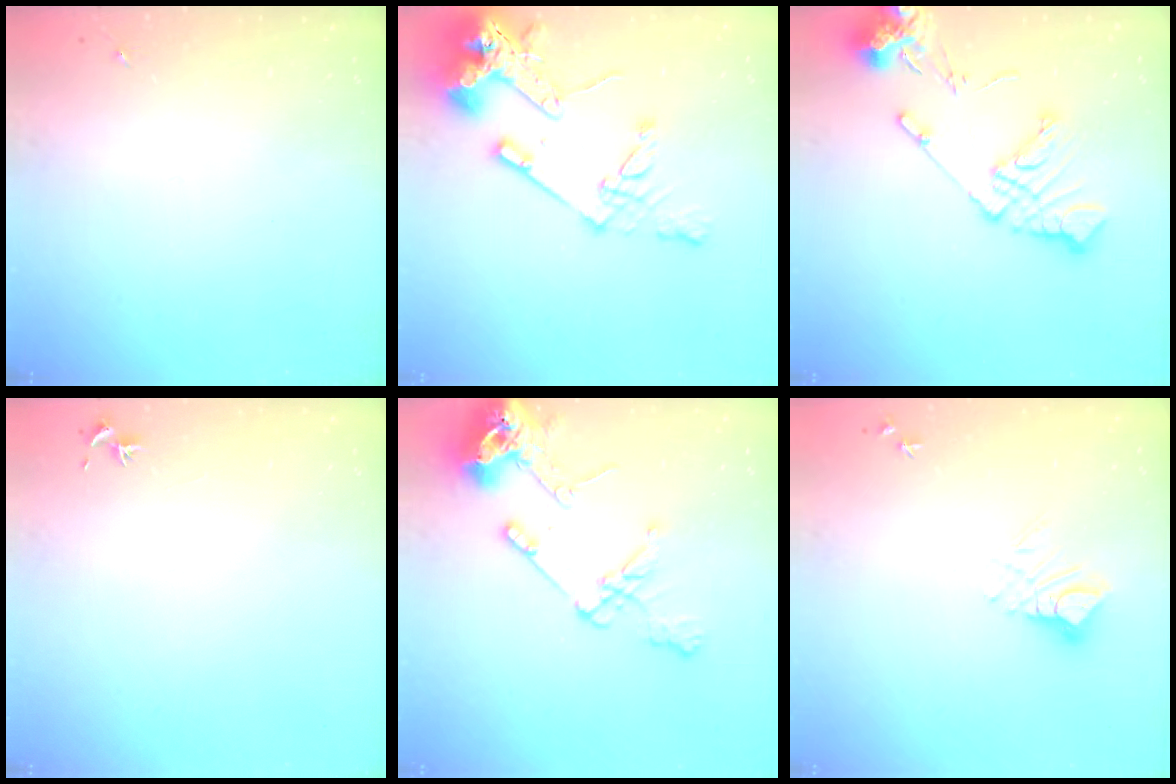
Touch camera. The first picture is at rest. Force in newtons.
{"total": 16.7, "press": 16.5, "slide": 2.1}
{"total": 15.5, "press": 15.4, "slide": 2.0}
{"total": 0.8, "press": 0.7, "slide": 0.3}
{"total": 15.7, "press": 15.6, "slide": 2.0}
{"total": 7.4, "press": 7.3, "slide": 0.9}